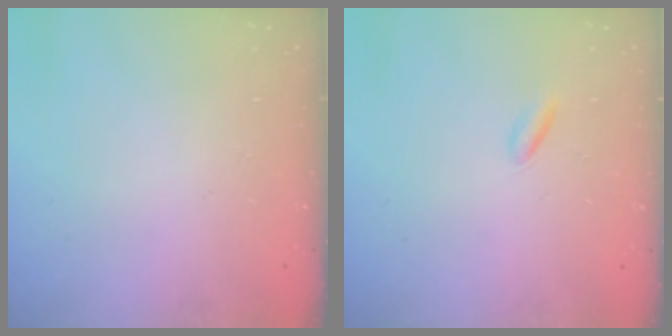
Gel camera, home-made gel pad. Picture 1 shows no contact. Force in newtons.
{"total": 2.6, "press": 2.5, "slide": 0.7}